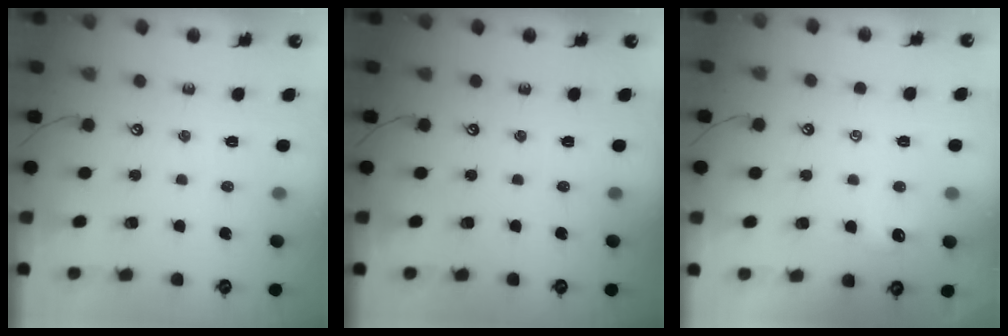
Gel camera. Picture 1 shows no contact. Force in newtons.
{"total": 0.0}
{"total": 0.9, "press": 0.8, "slide": 0.4}